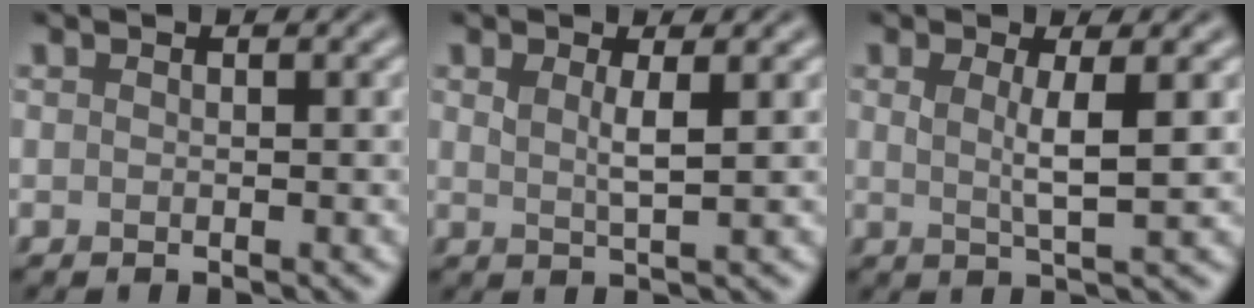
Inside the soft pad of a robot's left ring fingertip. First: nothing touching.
{"total": 1.9, "force": [0.8, 0.5, 1.7], "torque": [-0.030, -0.004, 0.012]}
{"total": 3.0, "force": [0.7, 0.7, 2.9], "torque": [-0.049, -0.006, 0.010]}